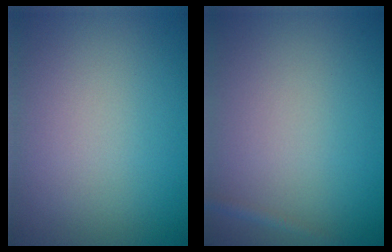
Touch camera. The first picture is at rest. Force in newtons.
{"total": 0.7, "press": 0.7, "slide": 0.0}